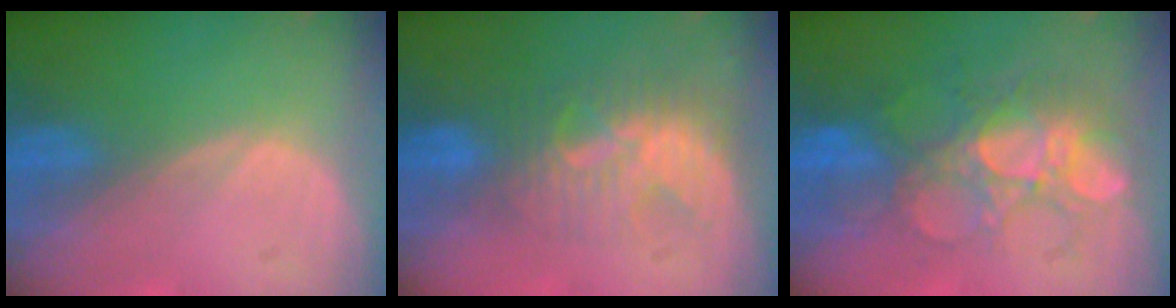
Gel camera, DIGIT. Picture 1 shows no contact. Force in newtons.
{"total": 8.1, "press": 7.4, "slide": 3.4}
{"total": 8.8, "press": 8.5, "slide": 2.3}